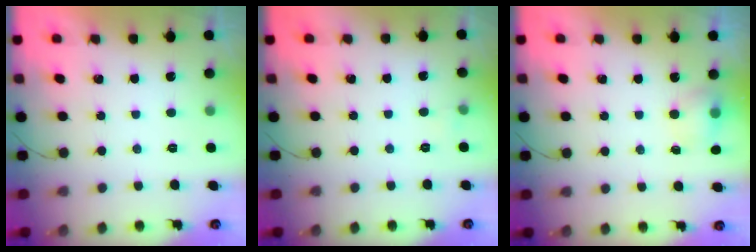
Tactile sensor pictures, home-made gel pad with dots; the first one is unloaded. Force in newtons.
{"total": 2.5, "press": 2.3, "slide": 1.1}
{"total": 6.5, "press": 4.5, "slide": 4.7}